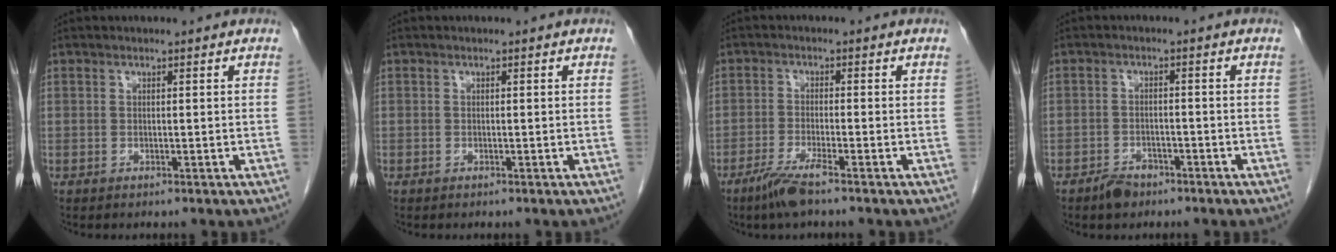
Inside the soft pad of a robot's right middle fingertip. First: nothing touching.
{"total": 0.0}
{"total": 4.4, "force": [-3.1, -0.1, 3.1], "torque": [-0.066, -0.010, -0.064]}
{"total": 3.1, "force": [-2.4, 1.6, 1.1], "torque": [-0.022, 0.003, -0.036]}